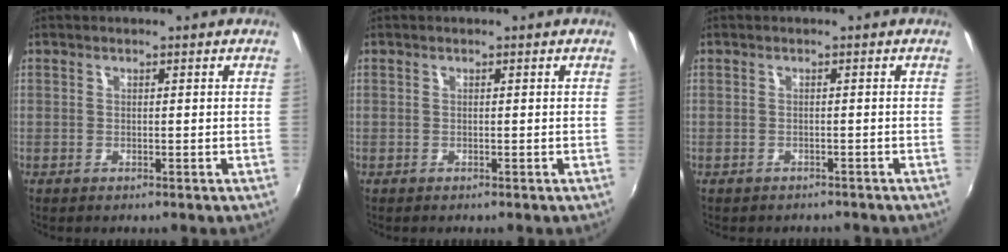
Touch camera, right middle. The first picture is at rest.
{"total": 0.0}
{"total": 1.9, "force": [-1.4, 1.2, 0.3], "torque": [-0.012, -0.003, -0.018]}